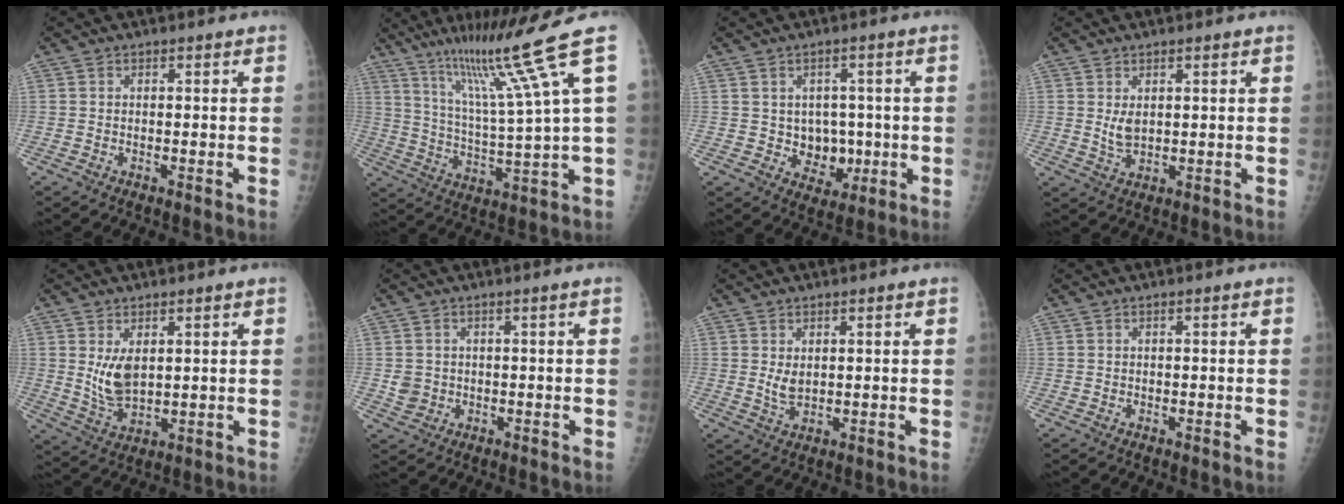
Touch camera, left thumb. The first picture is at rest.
{"total": 14.2, "force": [8.6, -1.5, 11.2], "torque": [-0.181, -0.044, 0.149]}
{"total": 6.9, "force": [-0.4, 5.6, 3.9], "torque": [-0.017, 0.000, 0.007]}
{"total": 3.3, "force": [1.0, 1.8, 2.6], "torque": [-0.043, -0.014, 0.026]}
{"total": 6.5, "force": [1.9, 3.4, 5.2], "torque": [-0.090, -0.020, 0.048]}
{"total": 2.4, "force": [0.0, 2.1, 1.1], "torque": [-0.015, 0.006, 0.008]}
{"total": 3.0, "force": [1.0, 1.5, 2.4], "torque": [-0.040, -0.013, 0.024]}
{"total": 0.0}